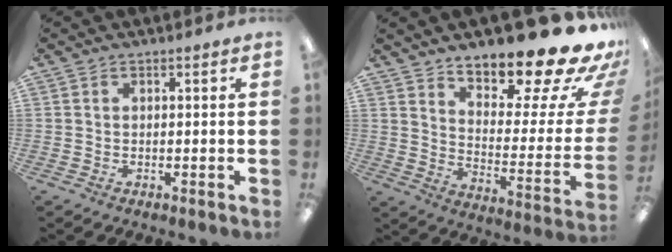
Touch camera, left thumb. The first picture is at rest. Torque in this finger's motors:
{"motor_torque": [0.76, 0.73, 1.43, -1.34, 0.20]}